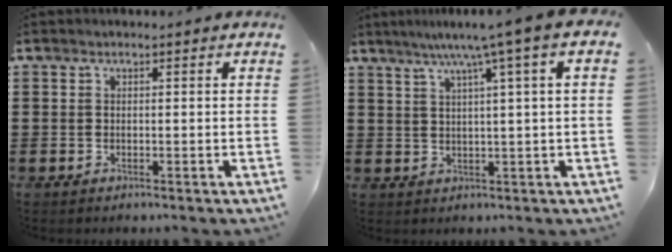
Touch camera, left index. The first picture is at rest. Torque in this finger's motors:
{"motor_torque": [2.14, 0.00, 1.05, 0.21]}